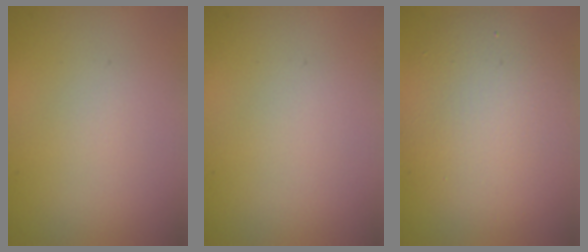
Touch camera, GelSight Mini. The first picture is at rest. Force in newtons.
{"total": 0.0}
{"total": 7.1, "press": 7.1, "slide": 0.1}